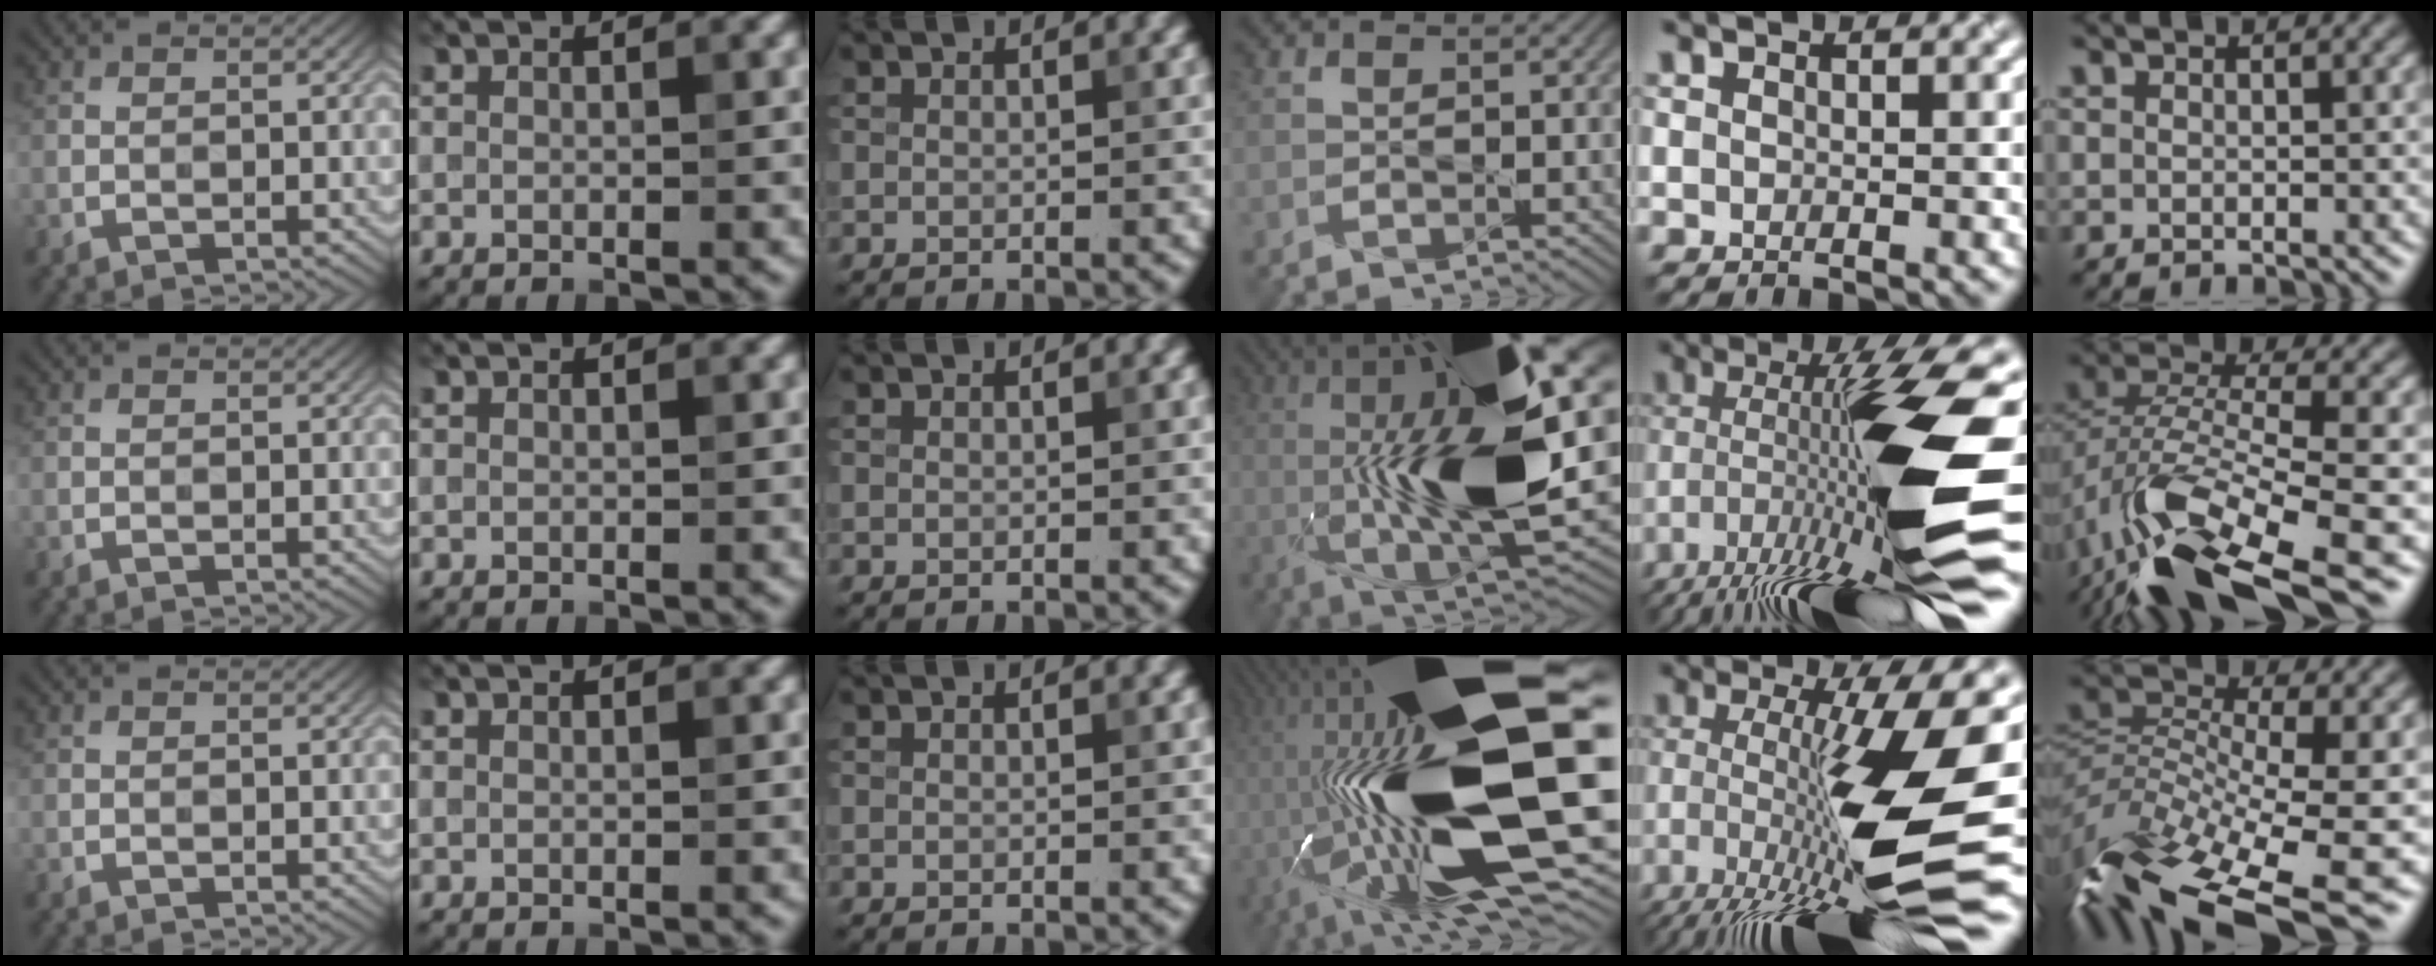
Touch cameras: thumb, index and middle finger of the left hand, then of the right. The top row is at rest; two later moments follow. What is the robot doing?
{"motion": "shake", "object": "medicine bottle"}